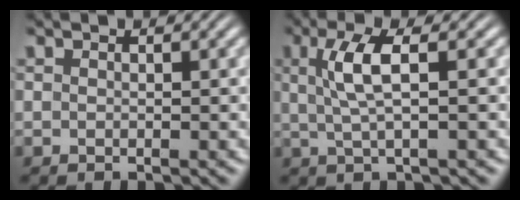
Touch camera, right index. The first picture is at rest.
{"total": 3.7, "force": [0.5, 0.5, 3.6], "torque": [-0.071, 0.004, 0.012]}